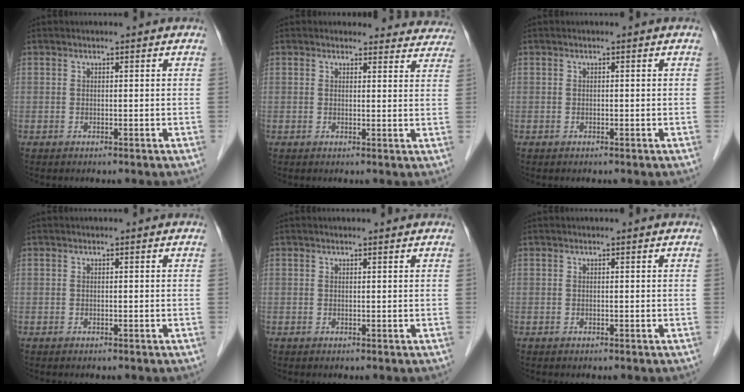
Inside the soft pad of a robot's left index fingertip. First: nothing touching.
{"total": 9.6, "force": [9.0, 3.2, 0.0], "torque": [0.051, -0.012, 0.064]}
{"total": 0.0}
{"total": 0.0}
{"total": 1.1, "force": [1.0, 0.0, 0.5], "torque": [-0.007, 0.007, 0.015]}
{"total": 0.0}